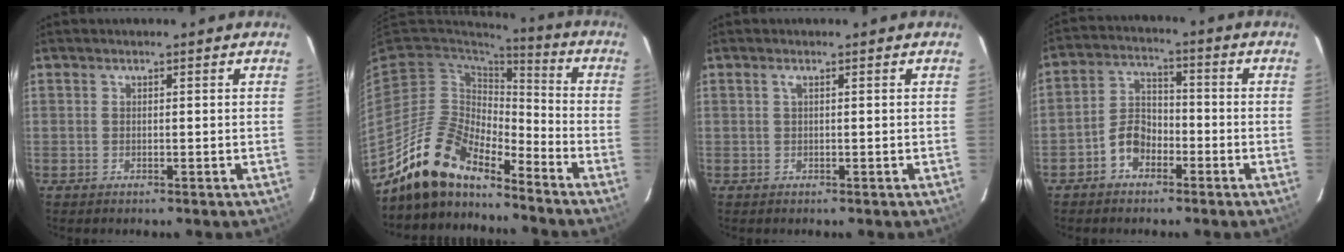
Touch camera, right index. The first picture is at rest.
{"total": 15.2, "force": [-13.1, 4.8, 6.2], "torque": [-0.128, 0.002, -0.250]}
{"total": 0.7, "force": [0.2, -0.2, 0.7], "torque": [-0.013, 0.003, 0.001]}
{"total": 6.1, "force": [-3.4, 4.1, 3.0], "torque": [-0.061, 0.024, -0.058]}